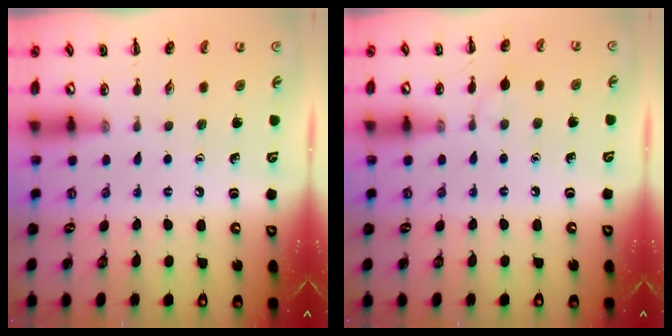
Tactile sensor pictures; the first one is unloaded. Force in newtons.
{"total": 4.6, "press": 4.3, "slide": 1.4}